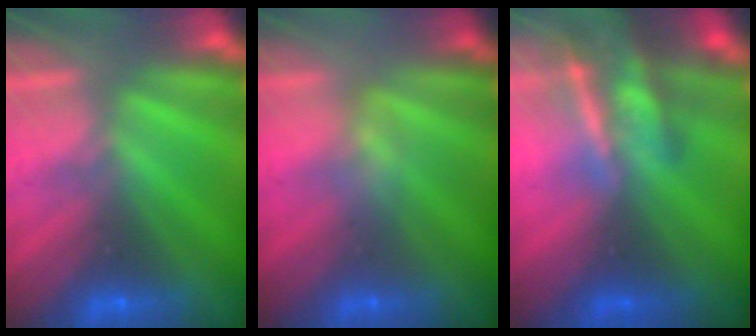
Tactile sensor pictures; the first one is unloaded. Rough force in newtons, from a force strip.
{"total": 2.4}
{"total": 4.9}